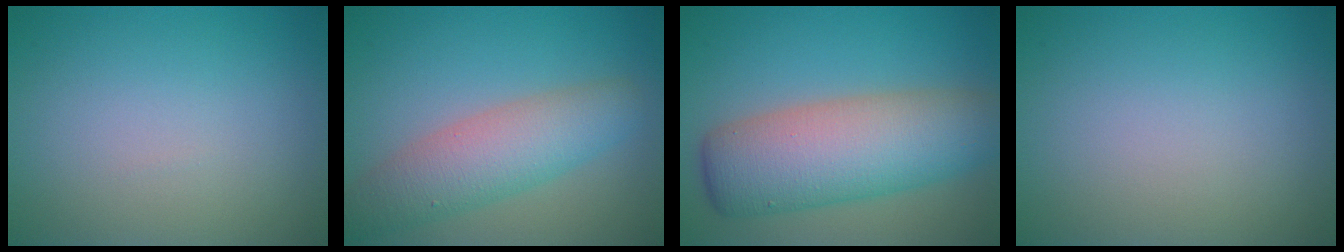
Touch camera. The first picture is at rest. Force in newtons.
{"total": 5.5, "press": 5.5, "slide": 0.2}
{"total": 9.1, "press": 9.1, "slide": 0.2}
{"total": 0.0}